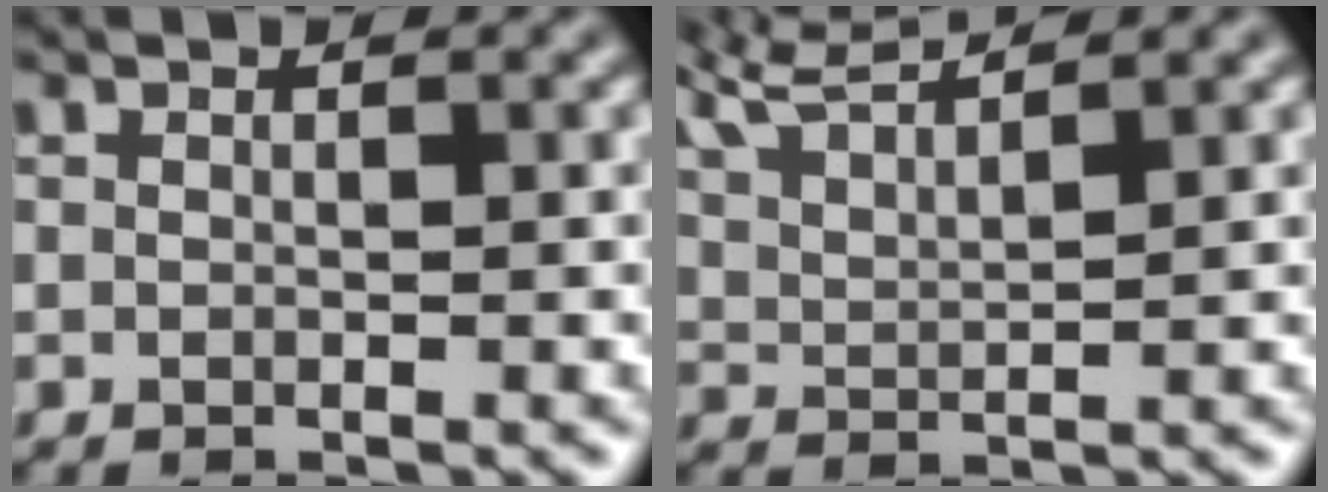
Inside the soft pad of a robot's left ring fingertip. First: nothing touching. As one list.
[{"total": 6.0, "force": [5.2, 1.1, 2.6], "torque": [-0.056, 0.027, 0.078]}]